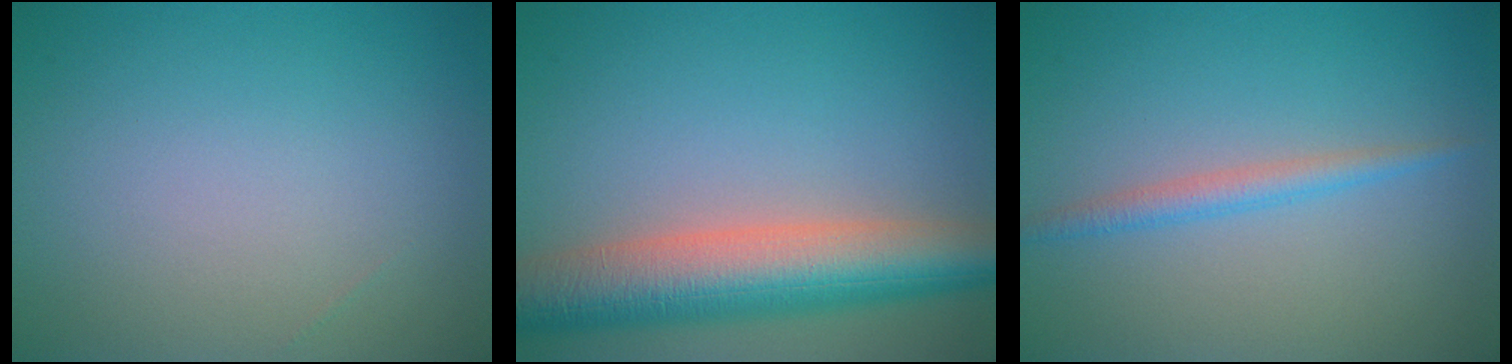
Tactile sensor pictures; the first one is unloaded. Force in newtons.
{"total": 9.1, "press": 9.1, "slide": 0.5}
{"total": 1.8, "press": 1.8, "slide": 0.1}